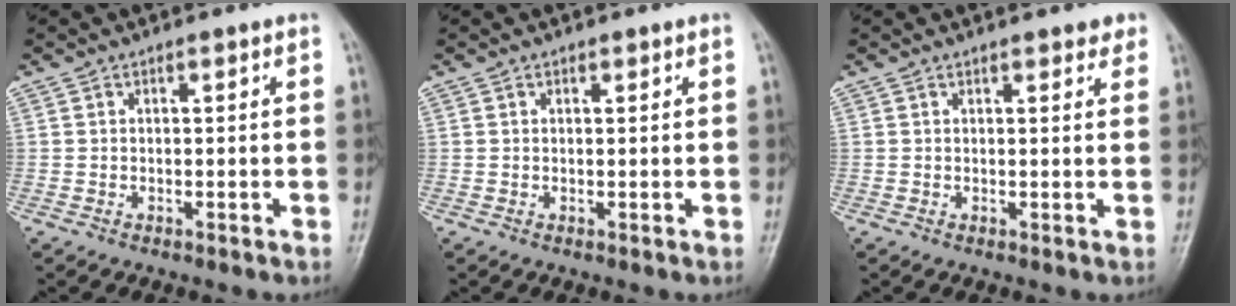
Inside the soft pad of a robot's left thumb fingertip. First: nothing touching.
{"total": 0.6, "force": [0.4, 0.4, 0.1], "torque": [0.000, -0.003, 0.005]}
{"total": 3.0, "force": [2.2, 1.3, 1.5], "torque": [0.005, -0.005, 0.022]}